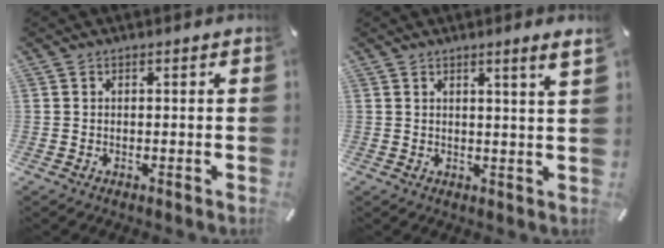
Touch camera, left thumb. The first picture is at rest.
{"total": 3.7, "force": [2.2, -0.3, 2.9], "torque": [-0.050, -0.012, 0.034]}